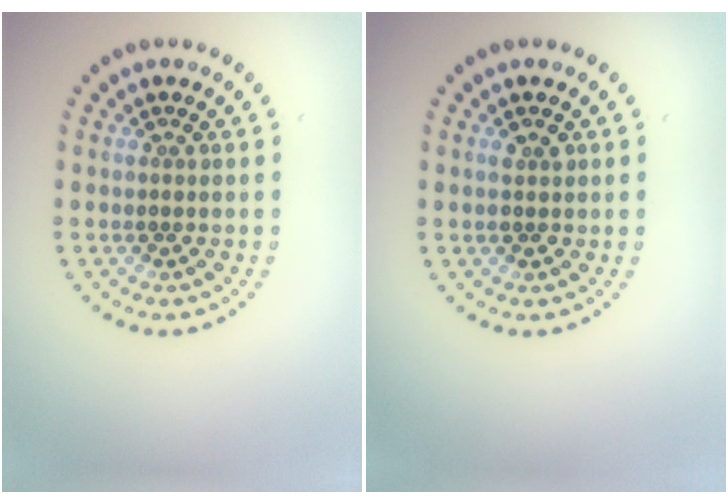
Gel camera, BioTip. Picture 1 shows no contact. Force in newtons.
{"total": 1.4, "press": 1.4, "slide": 0.3}